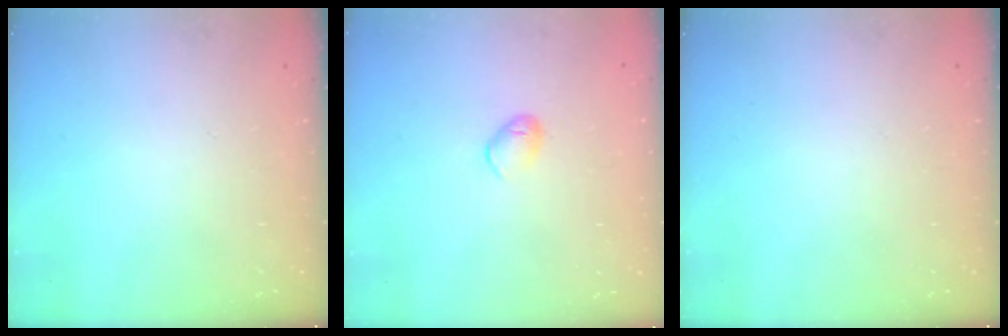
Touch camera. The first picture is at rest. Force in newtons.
{"total": 5.8, "press": 5.8, "slide": 0.8}
{"total": 0.0}